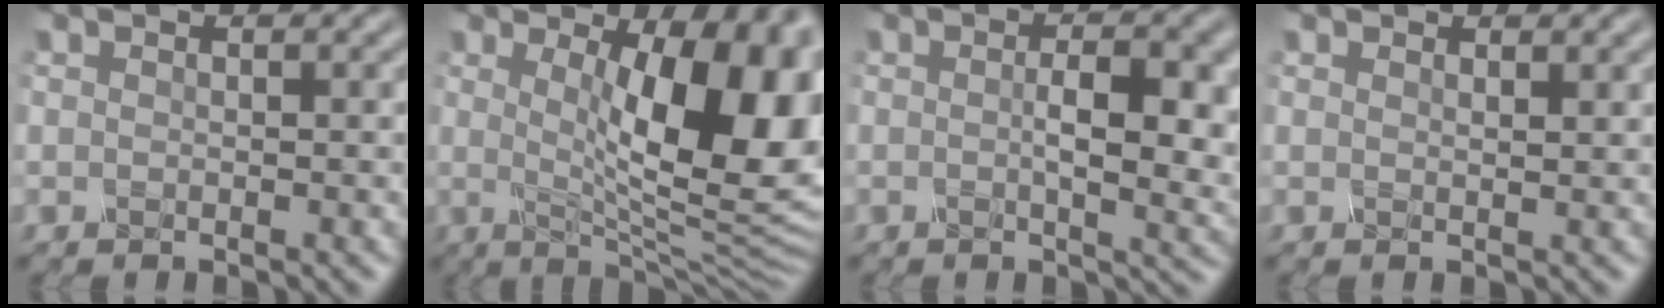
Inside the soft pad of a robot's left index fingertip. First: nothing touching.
{"total": 13.4, "force": [1.7, 4.7, 12.4], "torque": [-0.145, -0.003, 0.024]}
{"total": 6.2, "force": [-0.1, 2.2, 5.8], "torque": [-0.085, -0.008, 0.004]}
{"total": 0.7, "force": [0.6, 0.1, 0.3], "torque": [-0.008, -0.001, 0.012]}